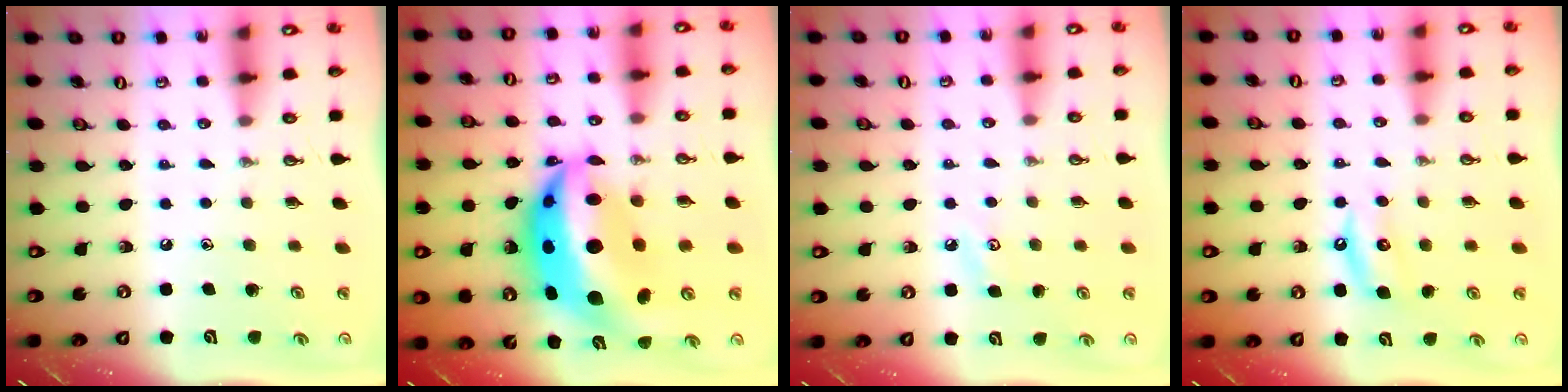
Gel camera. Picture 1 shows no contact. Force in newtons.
{"total": 19.4, "press": 19.4, "slide": 1.6}
{"total": 4.0, "press": 3.9, "slide": 0.6}
{"total": 4.3, "press": 4.3, "slide": 0.4}